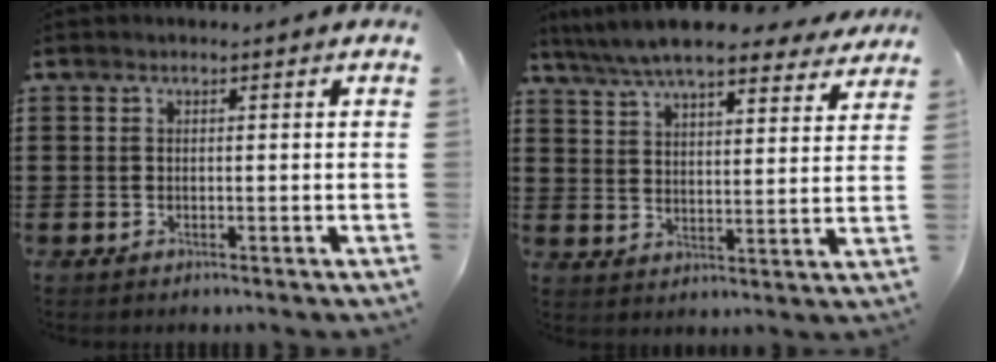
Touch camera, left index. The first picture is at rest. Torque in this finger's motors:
{"motor_torque": [2.14, 0.00, 0.53, 0.10]}